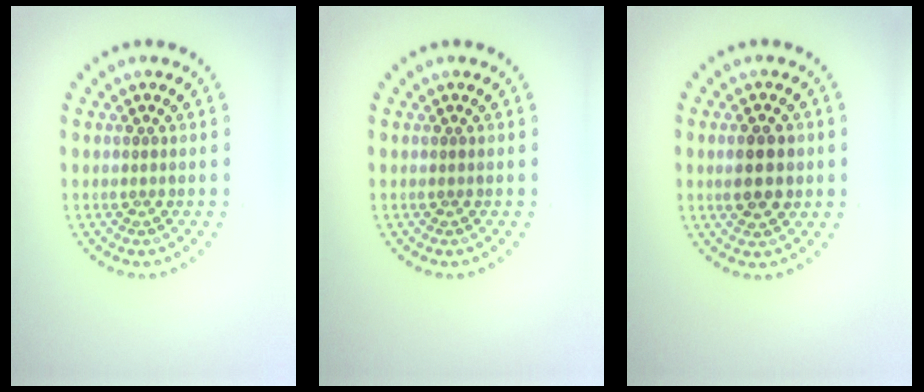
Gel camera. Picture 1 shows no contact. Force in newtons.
{"total": 0.0}
{"total": 3.6, "press": 3.6, "slide": 0.2}